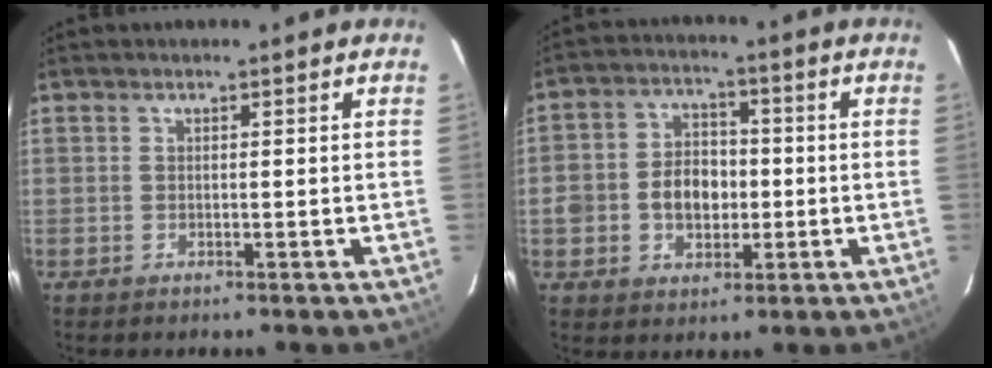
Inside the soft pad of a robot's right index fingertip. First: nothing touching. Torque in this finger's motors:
{"motor_torque": [0.28, 0.06, 0.46, 0.05]}